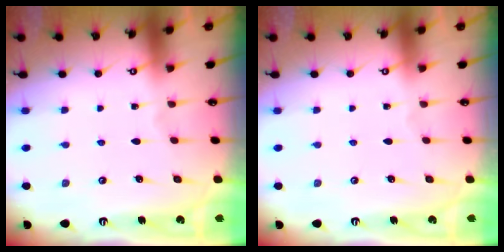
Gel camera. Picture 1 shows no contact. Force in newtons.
{"total": 0.0}